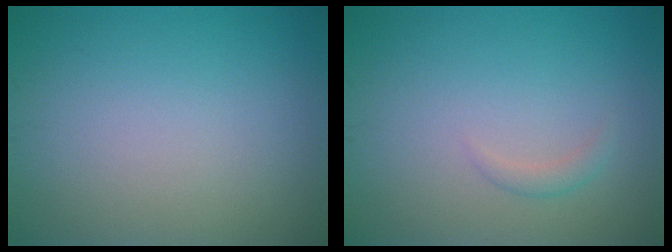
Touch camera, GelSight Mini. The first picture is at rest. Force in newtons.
{"total": 1.0, "press": 1.0, "slide": 0.0}